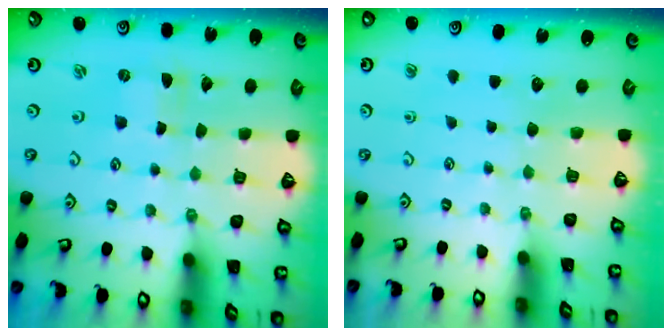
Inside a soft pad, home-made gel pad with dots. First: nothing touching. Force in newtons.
{"total": 0.0}